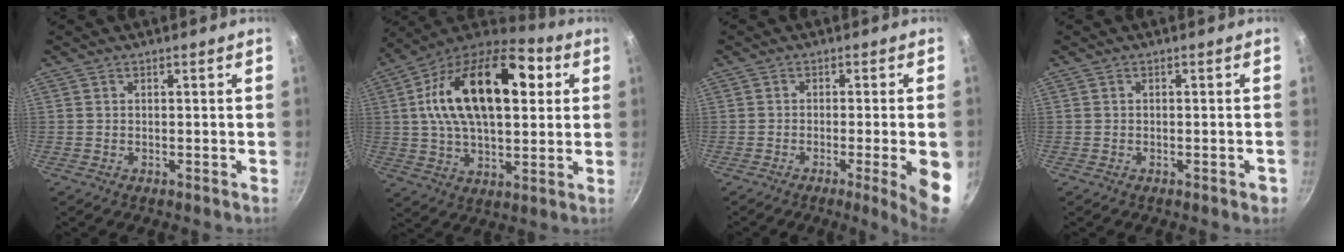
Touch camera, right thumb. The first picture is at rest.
{"total": 25.3, "force": [6.0, 13.9, 20.3], "torque": [-0.333, 0.010, 0.084]}
{"total": 9.1, "force": [-2.6, 0.6, 8.7], "torque": [-0.107, 0.004, -0.030]}
{"total": 1.4, "force": [-0.7, 0.3, 1.2], "torque": [-0.015, 0.006, -0.005]}